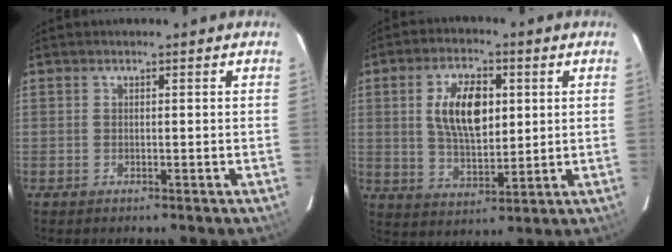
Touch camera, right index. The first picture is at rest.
{"total": 11.2, "force": [2.5, 5.6, 9.4], "torque": [-0.173, 0.009, 0.049]}